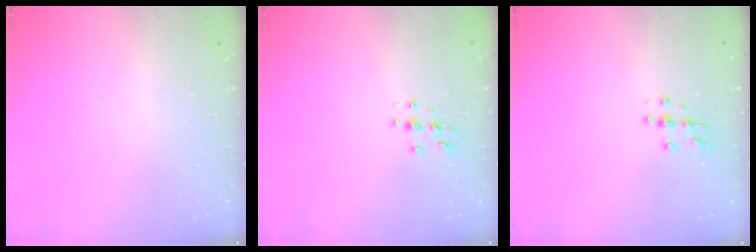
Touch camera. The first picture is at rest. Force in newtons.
{"total": 3.0, "press": 3.0, "slide": 0.3}
{"total": 4.5, "press": 4.4, "slide": 0.4}